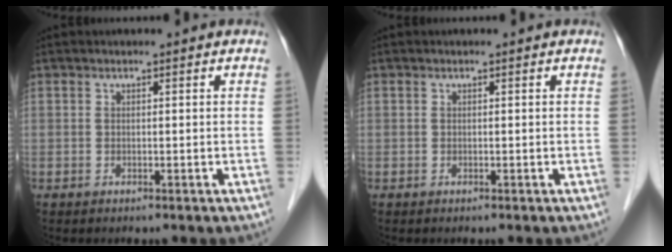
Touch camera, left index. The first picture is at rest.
{"total": 0.0}